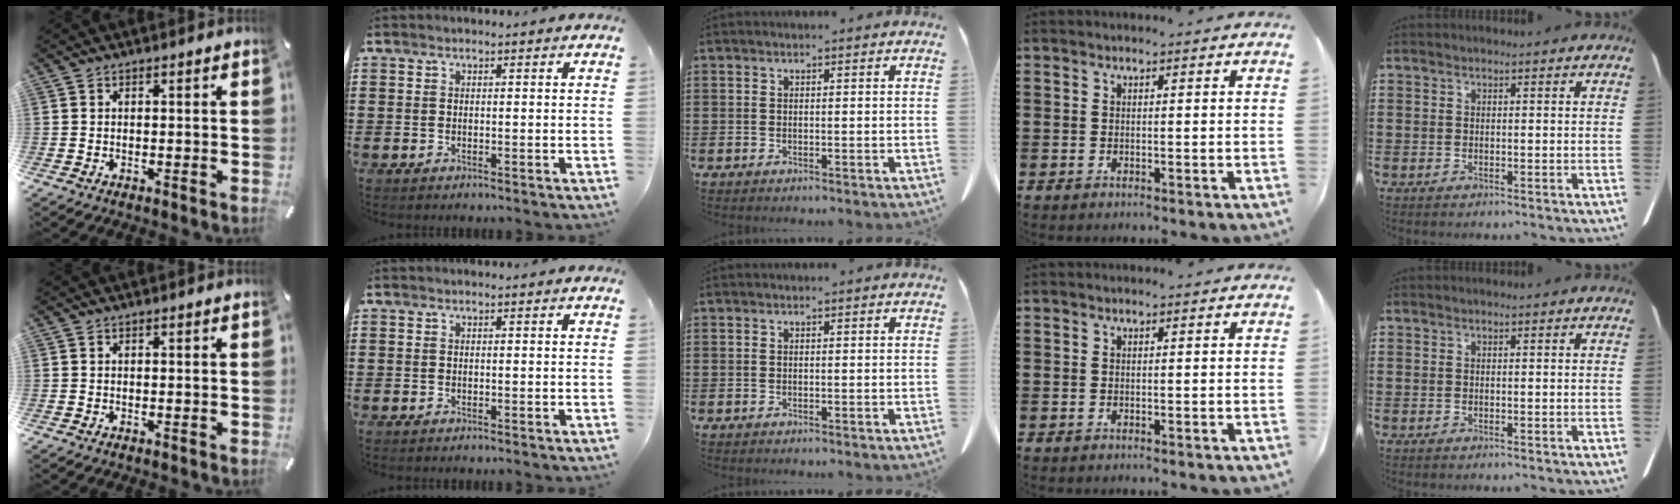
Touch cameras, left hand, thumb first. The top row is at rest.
{}